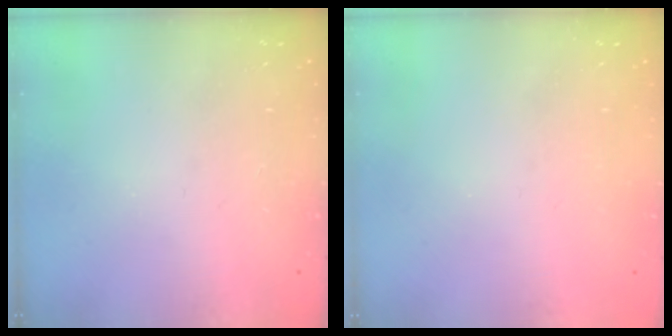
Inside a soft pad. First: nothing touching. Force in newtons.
{"total": 1.3, "press": 1.3, "slide": 0.2}